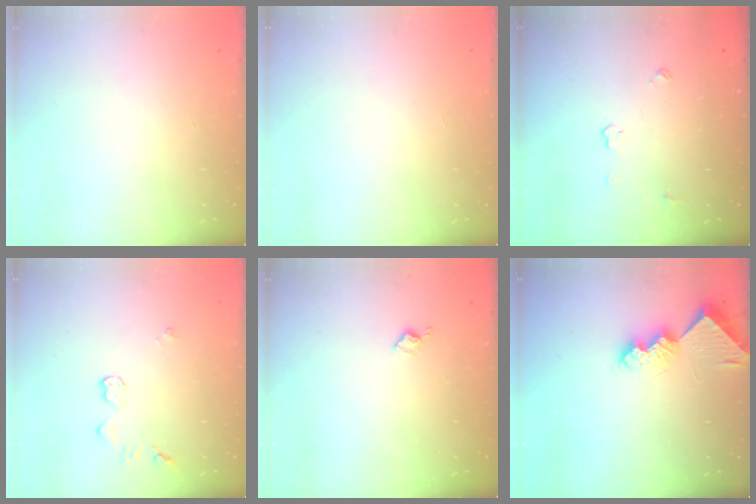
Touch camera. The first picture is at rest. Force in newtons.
{"total": 0.0}
{"total": 5.0, "press": 4.9, "slide": 0.3}
{"total": 5.8, "press": 5.8, "slide": 0.6}
{"total": 4.8, "press": 4.8, "slide": 0.6}
{"total": 8.8, "press": 8.8, "slide": 0.1}